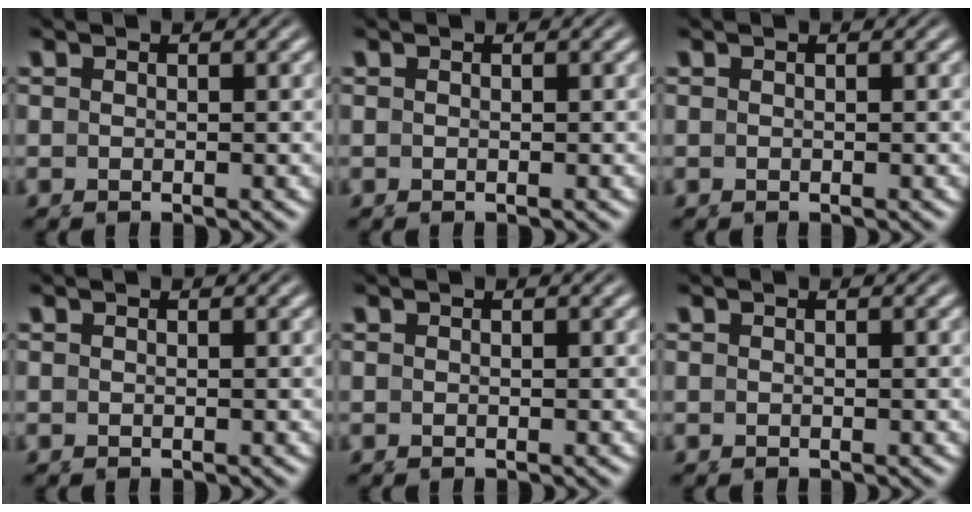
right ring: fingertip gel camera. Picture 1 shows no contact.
{"total": 0.0}
{"total": 0.0}
{"total": 0.0}
{"total": 0.0}
{"total": 0.0}